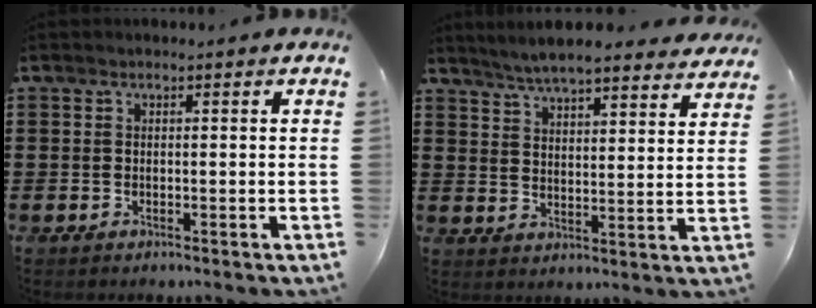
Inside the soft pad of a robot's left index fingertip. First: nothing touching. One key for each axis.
{"total": 5.3, "fx": 5.2, "fy": -0.1, "fz": 1.1, "tx": -0.043, "ty": -0.025, "tz": 0.091}